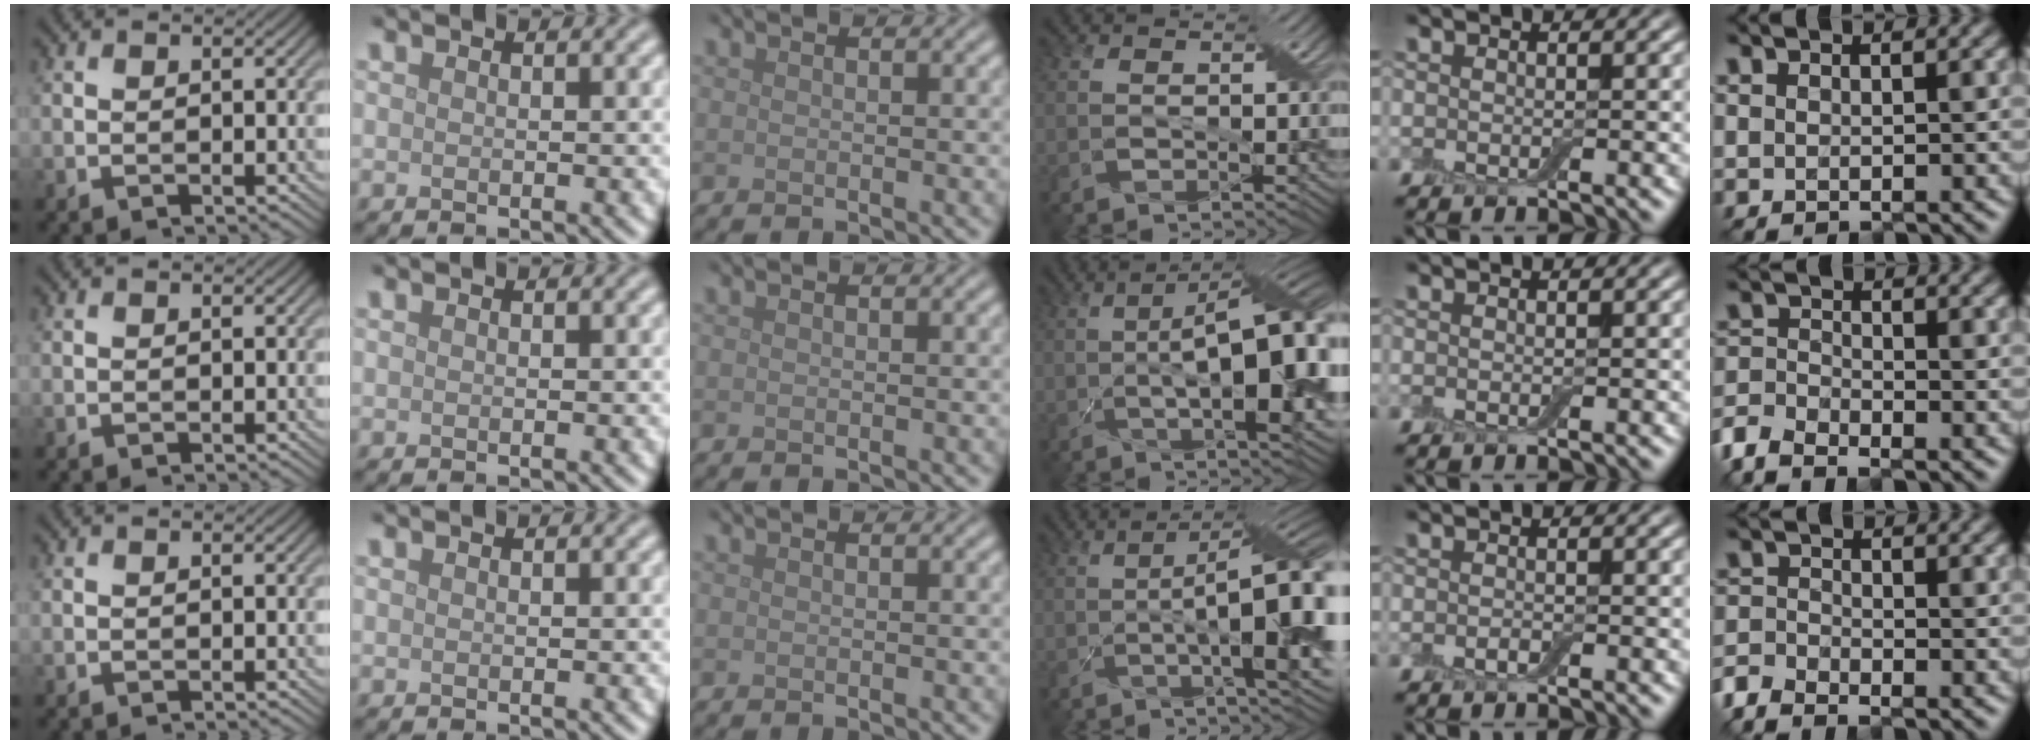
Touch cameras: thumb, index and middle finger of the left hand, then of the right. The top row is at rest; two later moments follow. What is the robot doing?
{"motion": "pour", "object": "bowl"}